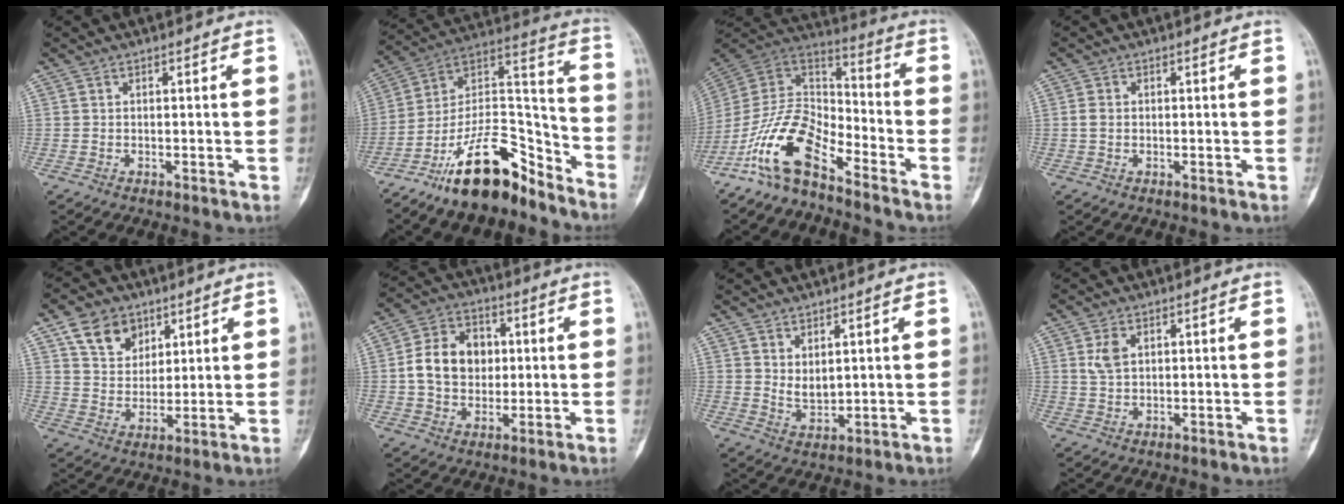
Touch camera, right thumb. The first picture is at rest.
{"total": 19.4, "force": [-14.0, 7.7, 11.1], "torque": [-0.155, 0.120, -0.243]}
{"total": 14.1, "force": [-9.5, 5.8, 8.7], "torque": [-0.152, 0.088, -0.191]}
{"total": 1.6, "force": [0.0, 1.3, 1.0], "torque": [-0.015, 0.002, 0.000]}
{"total": 9.4, "force": [5.2, 6.8, 3.9], "torque": [-0.042, -0.026, 0.098]}
{"total": 12.0, "force": [0.9, 9.3, 7.5], "torque": [-0.099, 0.012, 0.010]}
{"total": 3.9, "force": [1.7, 1.9, 2.9], "torque": [-0.045, -0.023, 0.041]}
{"total": 3.4, "force": [1.2, 2.1, 2.4], "torque": [-0.041, -0.002, 0.027]}